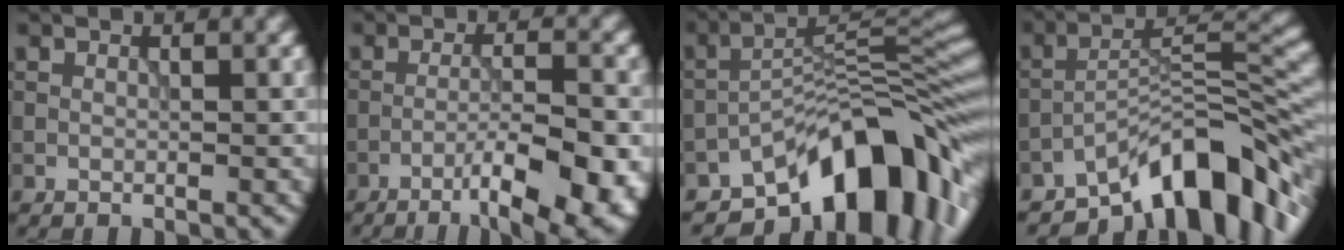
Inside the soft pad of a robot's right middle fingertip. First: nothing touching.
{"total": 8.9, "force": [-4.8, 1.9, 7.3], "torque": [-0.112, 0.002, -0.065]}
{"total": 13.0, "force": [-8.2, 5.2, 8.7], "torque": [-0.105, 0.011, -0.148]}
{"total": 10.8, "force": [-7.5, 3.5, 6.9], "torque": [-0.091, 0.009, -0.142]}